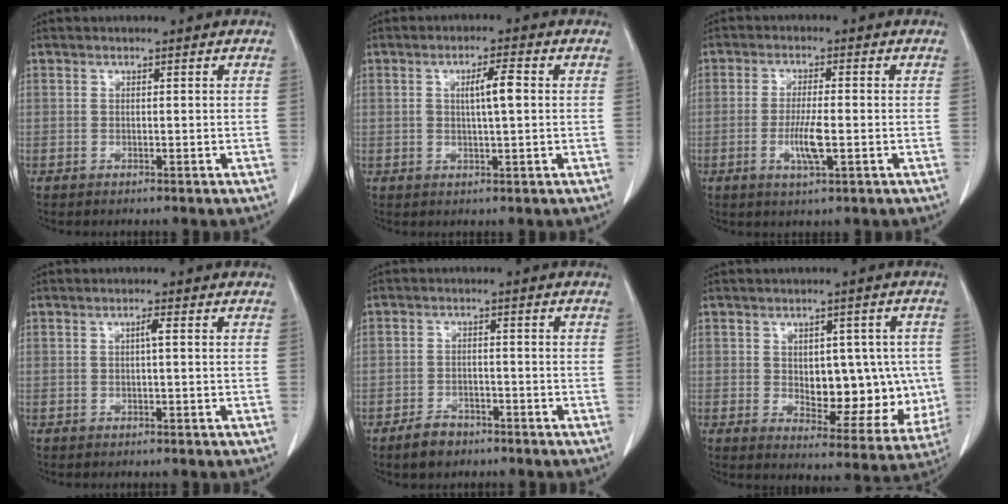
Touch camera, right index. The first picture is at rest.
{"total": 4.3, "force": [0.6, 0.5, 4.2], "torque": [-0.073, 0.002, 0.010]}
{"total": 5.3, "force": [-1.3, 0.6, 5.1], "torque": [-0.101, -0.009, -0.023]}
{"total": 1.1, "force": [0.1, 0.0, 1.1], "torque": [-0.020, 0.003, 0.001]}
{"total": 3.8, "force": [-2.8, 2.2, 1.3], "torque": [-0.025, 0.005, -0.043]}
{"total": 12.2, "force": [0.1, 6.7, 10.2], "torque": [-0.121, 0.007, 0.024]}